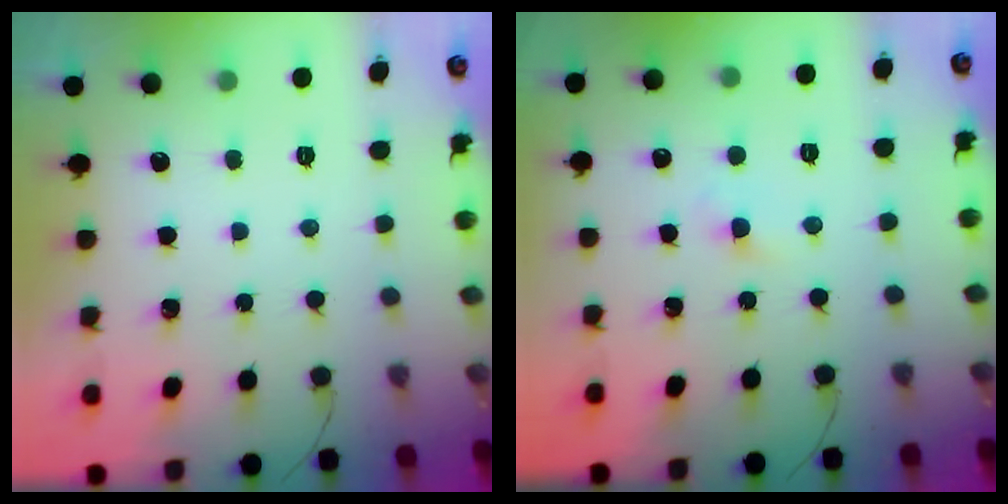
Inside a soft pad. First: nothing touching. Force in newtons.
{"total": 1.9, "press": 1.7, "slide": 0.8}